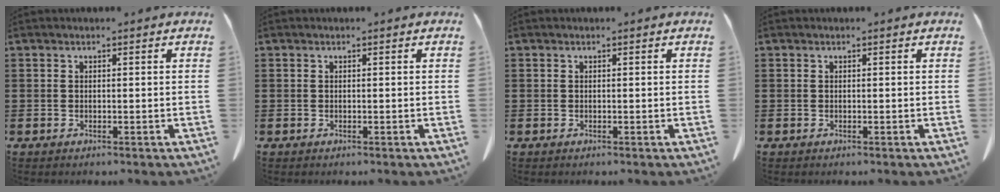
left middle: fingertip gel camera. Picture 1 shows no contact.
{"total": 0.0}
{"total": 0.0}
{"total": 0.0}